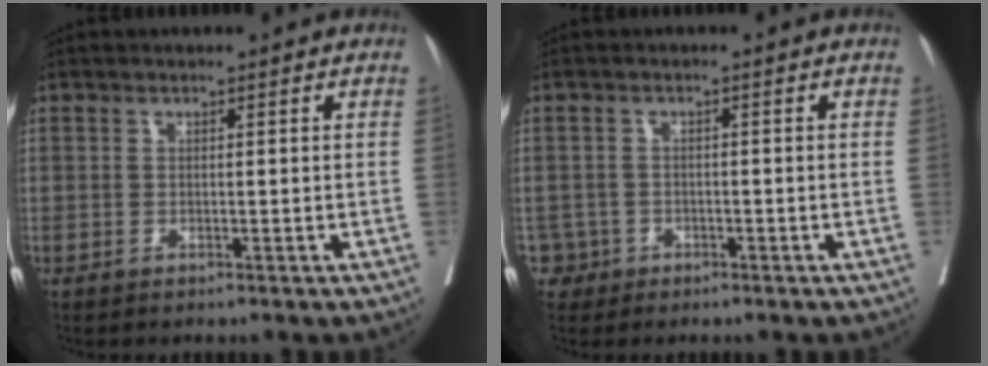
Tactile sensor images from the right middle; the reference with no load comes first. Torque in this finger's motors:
{"motor_torque": [1.07, -1.06, 0.03, -0.03]}